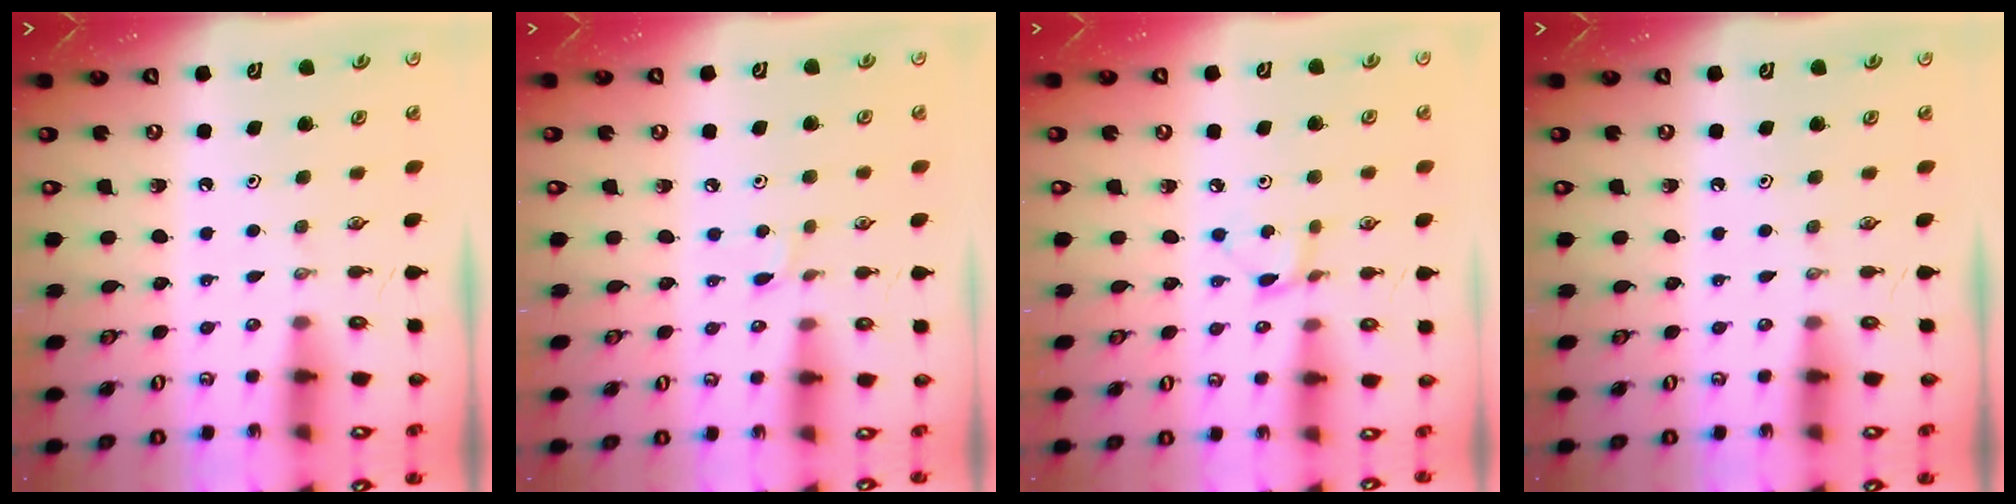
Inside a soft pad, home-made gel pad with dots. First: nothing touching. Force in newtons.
{"total": 1.8, "press": 1.7, "slide": 0.2}
{"total": 2.9, "press": 2.9, "slide": 0.3}
{"total": 0.0}